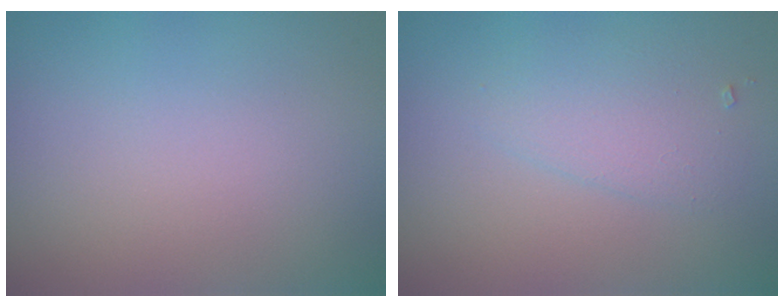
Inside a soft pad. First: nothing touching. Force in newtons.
{"total": 2.2, "press": 2.2, "slide": 0.1}